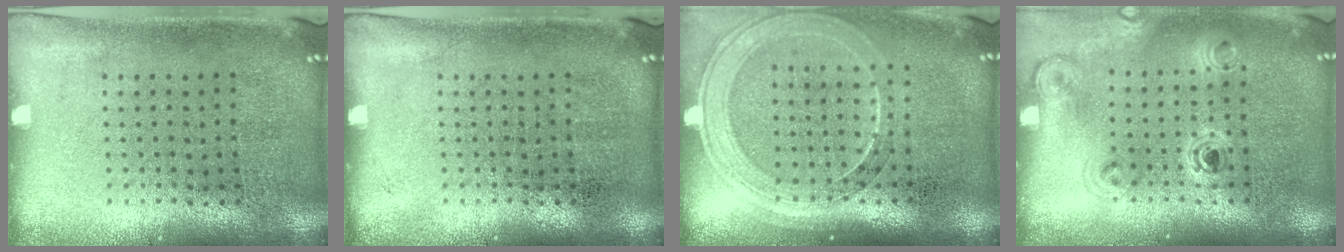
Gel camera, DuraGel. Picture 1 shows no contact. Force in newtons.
{"total": 0.0}
{"total": 1.7, "press": 1.5, "slide": 0.6}
{"total": 1.1, "press": 1.0, "slide": 0.3}